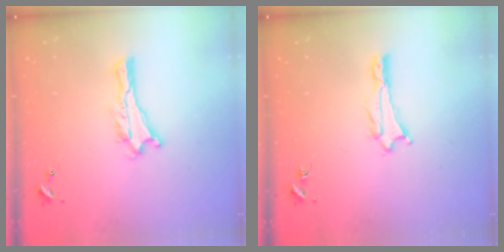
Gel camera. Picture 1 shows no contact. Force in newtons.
{"total": 1.0, "press": 1.0, "slide": 0.2}